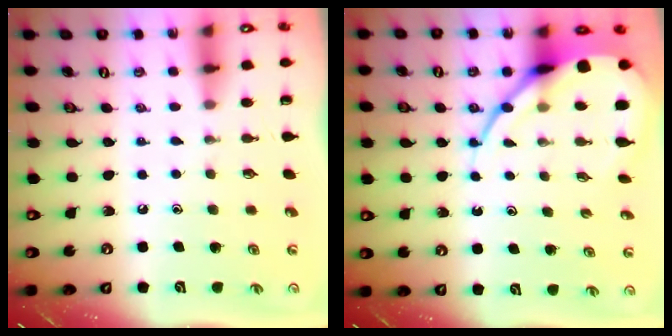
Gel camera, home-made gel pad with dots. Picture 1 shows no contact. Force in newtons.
{"total": 11.8, "press": 11.7, "slide": 1.1}